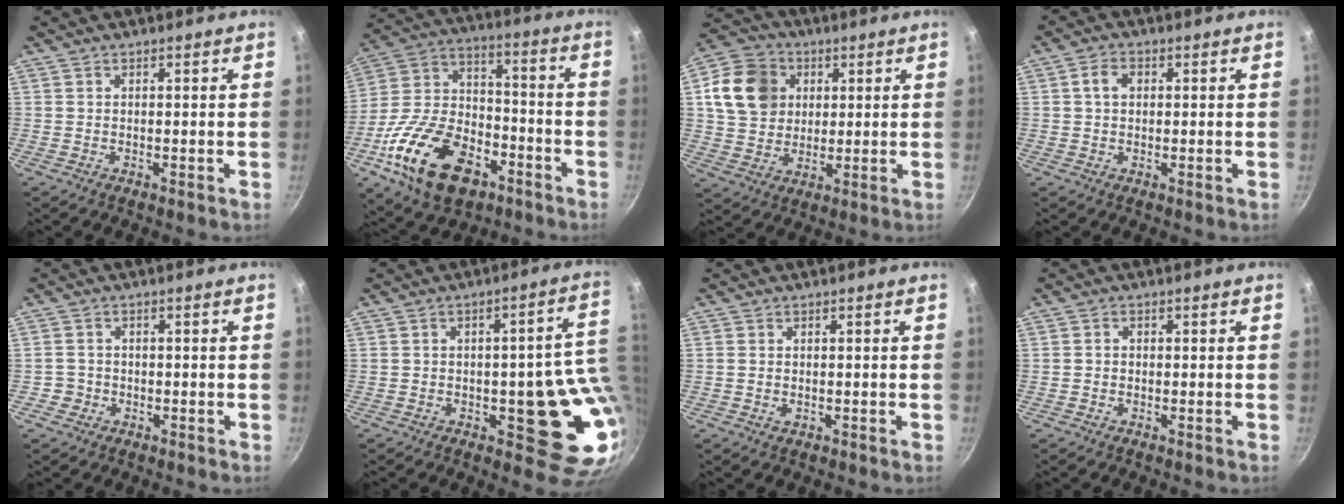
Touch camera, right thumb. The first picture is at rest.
{"total": 23.7, "force": [-11.1, 14.4, 15.2], "torque": [-0.257, 0.061, -0.192]}
{"total": 13.5, "force": [3.6, 11.2, 6.6], "torque": [-0.097, 0.005, 0.062]}
{"total": 3.4, "force": [0.5, 2.5, 2.2], "torque": [-0.030, 0.008, 0.006]}
{"total": 2.6, "force": [-1.0, 2.4, 0.3], "torque": [0.008, 0.015, -0.016]}
{"total": 14.8, "force": [-0.4, 6.3, 13.3], "torque": [-0.101, -0.009, -0.004]}
{"total": 1.1, "force": [-0.2, 0.9, 0.7], "torque": [-0.013, 0.000, -0.004]}
{"total": 1.1, "force": [-0.3, 1.0, 0.5], "torque": [-0.009, 0.004, -0.007]}